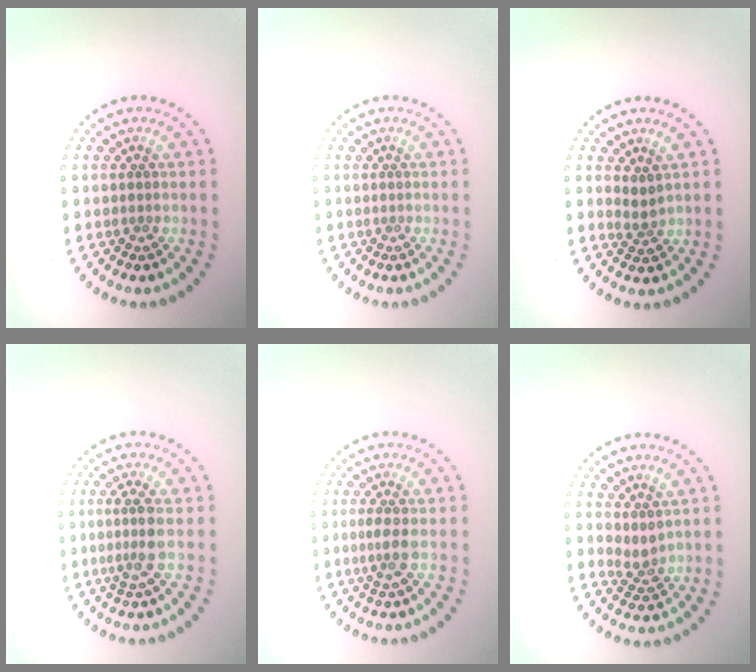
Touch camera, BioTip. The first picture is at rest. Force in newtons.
{"total": 0.0}
{"total": 1.5, "press": 1.0, "slide": 1.1}
{"total": 2.3, "press": 1.9, "slide": 1.3}
{"total": 1.5, "press": 1.3, "slide": 0.7}
{"total": 1.9, "press": 1.5, "slide": 1.1}